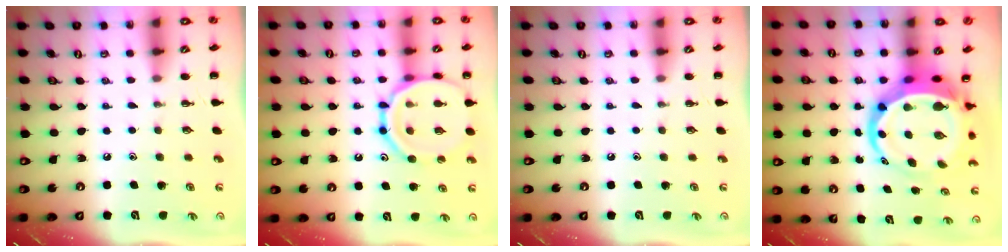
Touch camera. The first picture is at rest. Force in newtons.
{"total": 17.0, "press": 16.9, "slide": 2.1}
{"total": 0.0}
{"total": 11.8, "press": 11.4, "slide": 3.3}